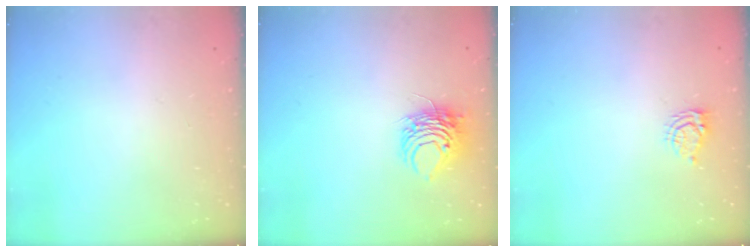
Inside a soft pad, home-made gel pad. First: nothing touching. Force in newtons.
{"total": 8.9, "press": 8.9, "slide": 0.9}
{"total": 5.0, "press": 4.9, "slide": 0.7}